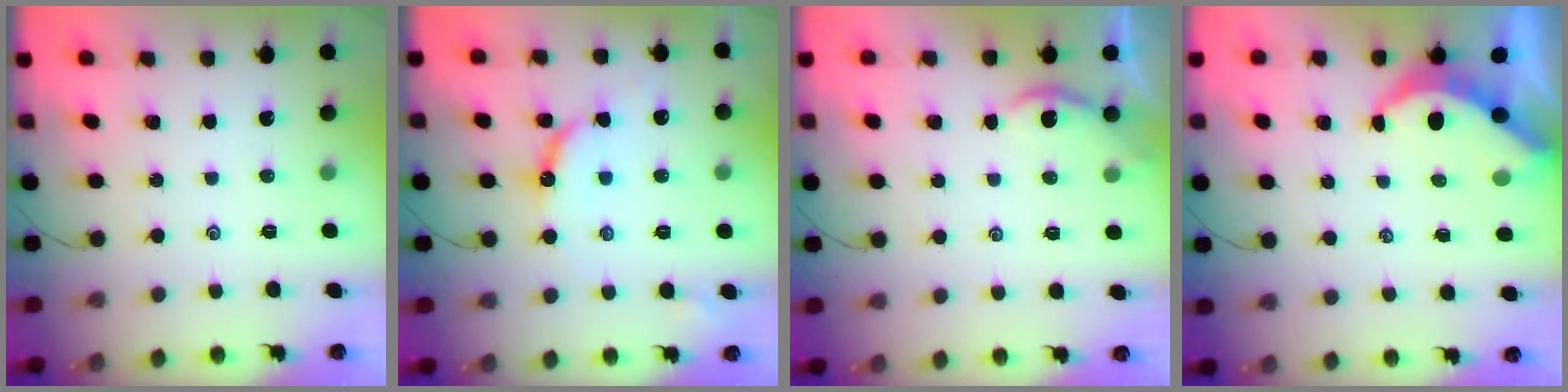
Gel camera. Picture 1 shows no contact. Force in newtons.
{"total": 9.2, "press": 9.2, "slide": 0.8}
{"total": 2.0, "press": 2.0, "slide": 0.2}
{"total": 5.3, "press": 5.3, "slide": 0.4}